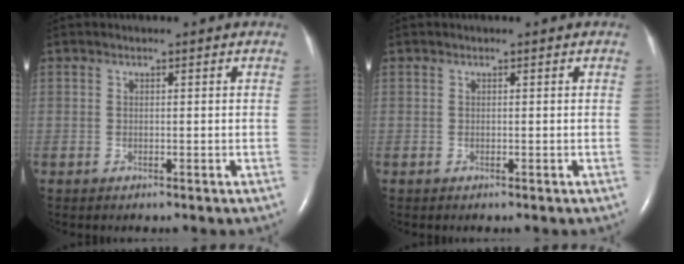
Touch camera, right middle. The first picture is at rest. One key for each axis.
{"total": 0.0}